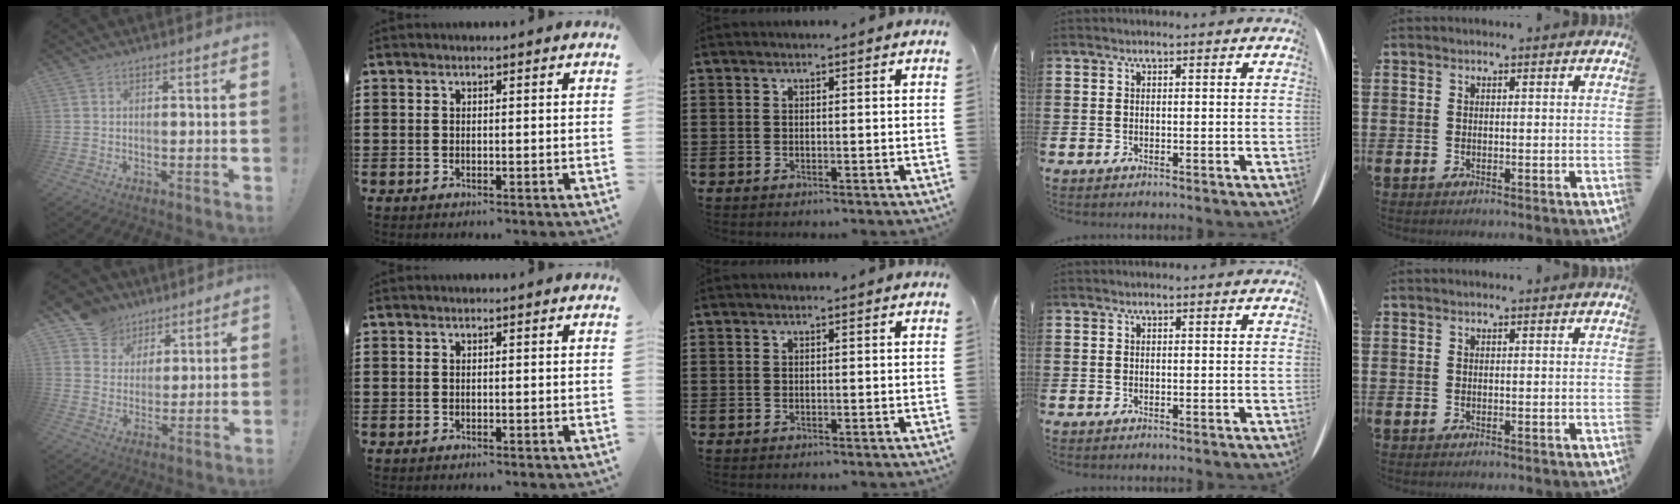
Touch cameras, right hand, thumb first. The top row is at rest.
{"thumb": {"total": 10.3, "force": [6.4, 7.9, 1.7], "torque": [-0.035, -0.039, 0.129]}}